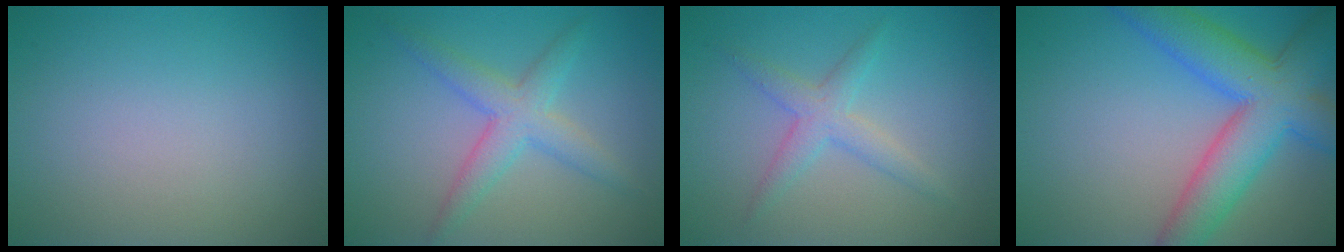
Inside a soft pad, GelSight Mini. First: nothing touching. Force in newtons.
{"total": 3.7, "press": 3.7, "slide": 0.0}
{"total": 2.5, "press": 2.5, "slide": 0.1}
{"total": 8.8, "press": 8.8, "slide": 0.4}